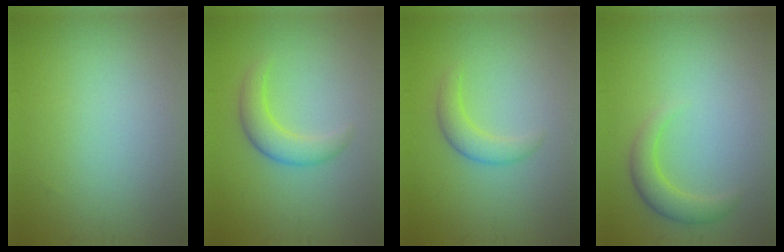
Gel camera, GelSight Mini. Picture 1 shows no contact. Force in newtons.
{"total": 2.9, "press": 2.9, "slide": 0.2}
{"total": 2.2, "press": 2.2, "slide": 0.2}
{"total": 2.5, "press": 2.5, "slide": 0.1}